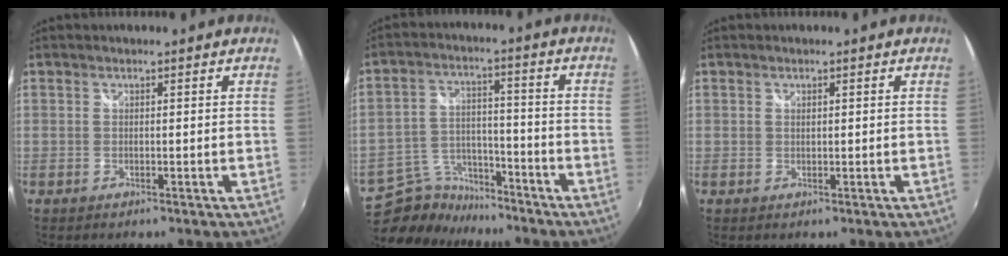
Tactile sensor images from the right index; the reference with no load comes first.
{"total": 11.7, "force": [-10.5, 4.6, 2.4], "torque": [-0.071, 0.023, -0.178]}
{"total": 0.6, "force": [0.3, 0.4, 0.3], "torque": [-0.003, 0.000, 0.006]}